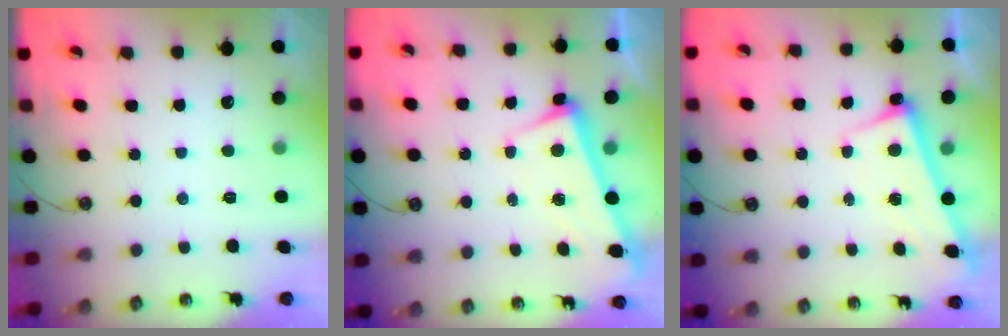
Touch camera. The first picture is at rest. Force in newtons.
{"total": 3.5, "press": 3.3, "slide": 1.1}
{"total": 2.6, "press": 2.5, "slide": 0.7}